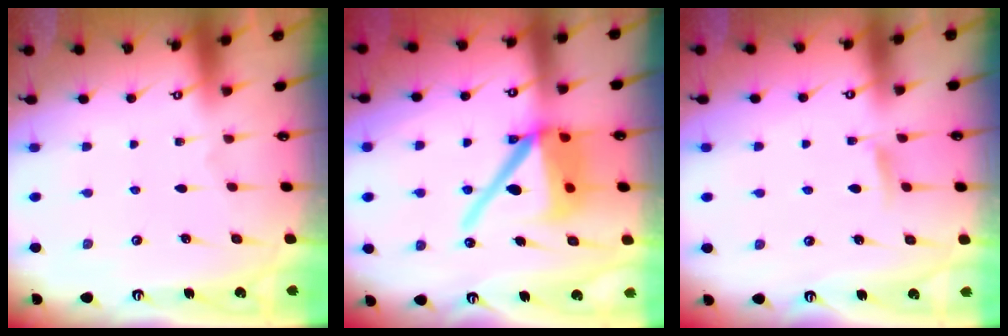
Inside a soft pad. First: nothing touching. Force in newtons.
{"total": 16.3, "press": 16.1, "slide": 2.2}
{"total": 5.3, "press": 5.2, "slide": 0.7}